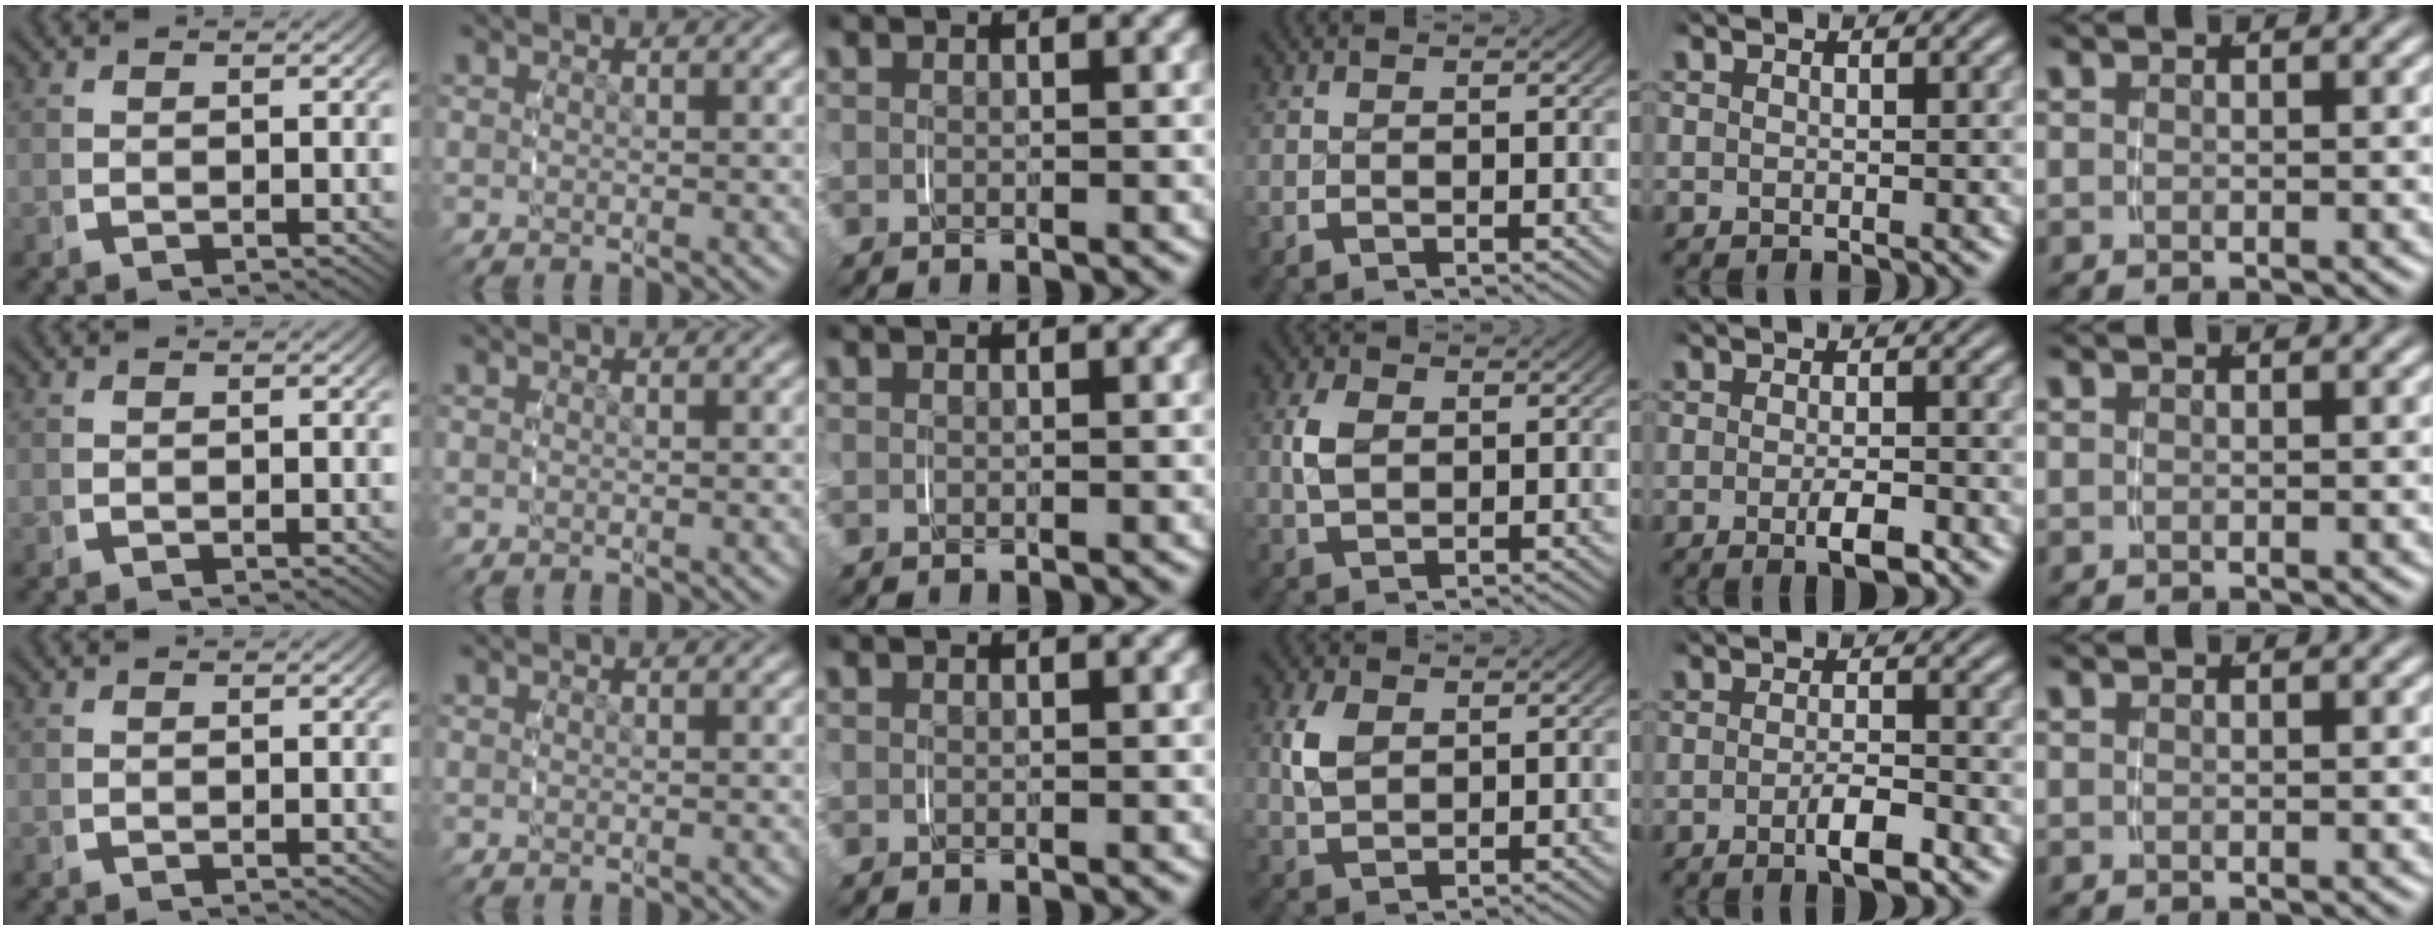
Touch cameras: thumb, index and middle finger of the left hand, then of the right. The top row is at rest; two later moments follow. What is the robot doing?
{"motion": "grasp_and_lifting", "object": "lipstick"}